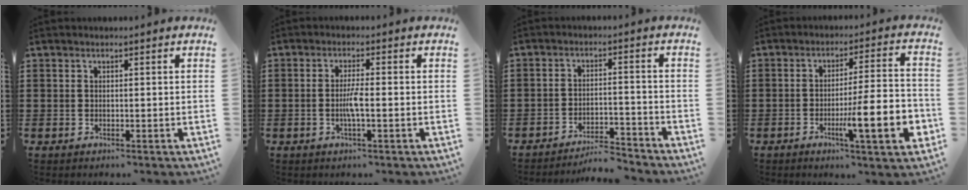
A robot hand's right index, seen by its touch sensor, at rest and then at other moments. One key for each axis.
{"total": 3.1, "fx": -0.8, "fy": 0.3, "fz": 3.0, "tx": -0.069, "ty": -0.008, "tz": -0.020}
{"total": 4.6, "fx": -4.4, "fy": 0.1, "fz": 1.2, "tx": -0.026, "ty": 0.001, "tz": -0.090}
{"total": 11.7, "fx": -4.0, "fy": 2.0, "fz": 10.8, "tx": -0.172, "ty": -0.002, "tz": -0.069}